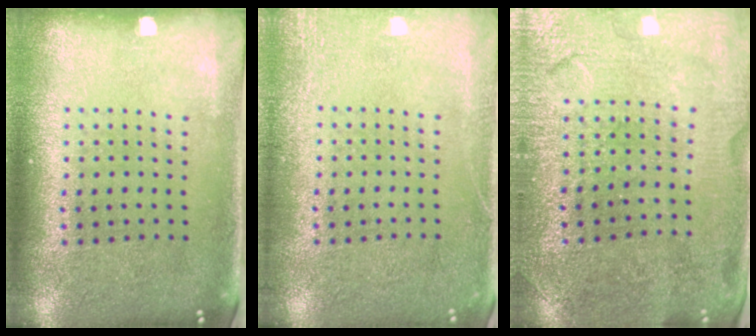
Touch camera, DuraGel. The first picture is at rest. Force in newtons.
{"total": 2.3, "press": 2.3, "slide": 0.4}
{"total": 1.5, "press": 1.5, "slide": 0.2}